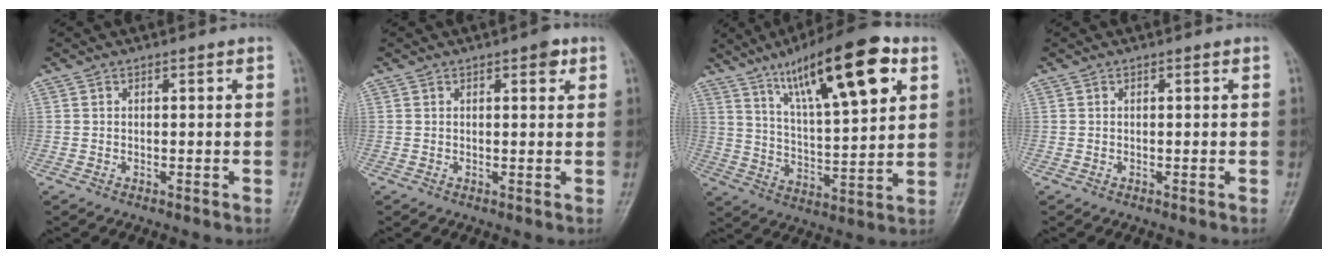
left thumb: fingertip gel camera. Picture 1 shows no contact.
{"total": 2.5, "force": [1.3, 1.0, 1.8], "torque": [-0.019, -0.003, 0.014]}
{"total": 21.1, "force": [10.4, 6.1, 17.3], "torque": [-0.245, -0.027, 0.172]}
{"total": 0.0}